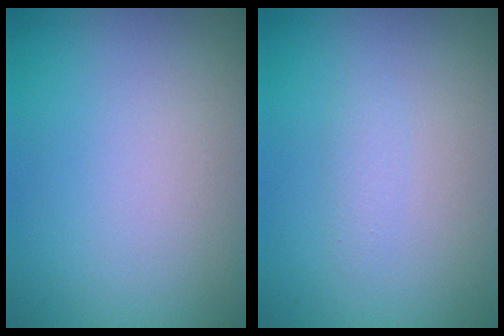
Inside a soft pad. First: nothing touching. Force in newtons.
{"total": 0.9, "press": 0.9, "slide": 0.0}